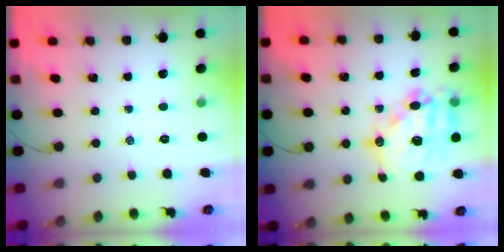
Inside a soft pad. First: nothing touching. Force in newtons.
{"total": 18.1, "press": 17.6, "slide": 3.8}